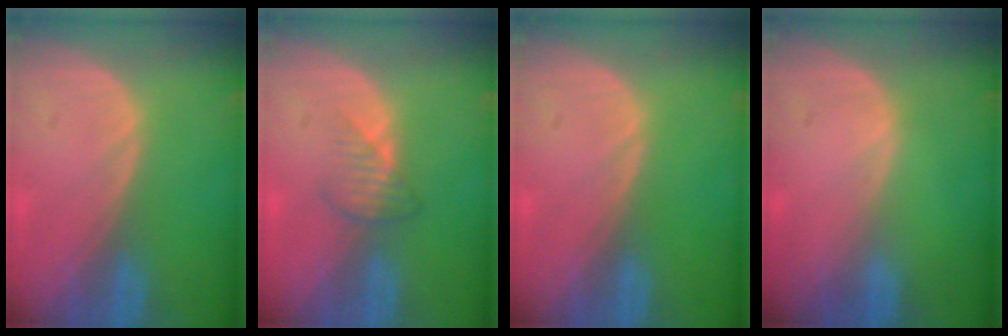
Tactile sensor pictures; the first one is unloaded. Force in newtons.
{"total": 2.7, "press": 2.6, "slide": 0.7}
{"total": 0.0}
{"total": 0.0}